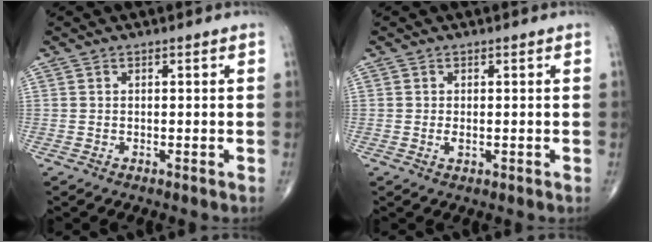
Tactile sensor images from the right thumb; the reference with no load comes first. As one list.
[{"total": 1.1, "force": [-0.1, 0.5, 1.0], "torque": [-0.017, -0.002, -0.003]}]